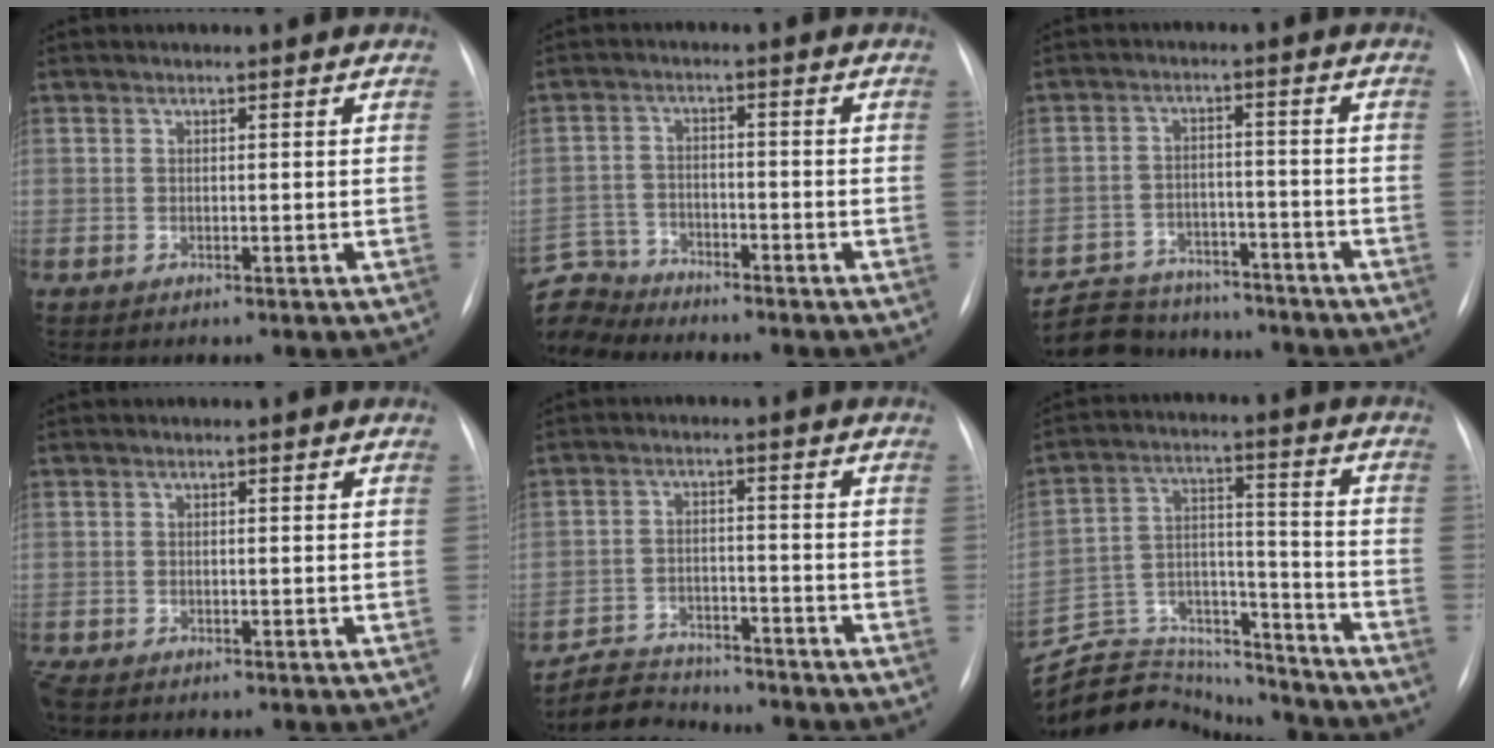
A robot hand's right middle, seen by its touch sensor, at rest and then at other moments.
{"total": 8.2, "force": [-7.9, 2.1, -0.3], "torque": [-0.006, 0.009, -0.154]}
{"total": 12.8, "force": [-11.4, 4.9, 2.7], "torque": [-0.053, 0.017, -0.165]}
{"total": 1.6, "force": [-1.3, 0.6, 0.8], "torque": [-0.018, -0.005, -0.020]}
{"total": 7.4, "force": [-7.0, 2.1, 0.3], "torque": [-0.010, 0.007, -0.120]}
{"total": 20.6, "force": [-19.8, 4.7, 3.2], "torque": [-0.081, 0.045, -0.300]}